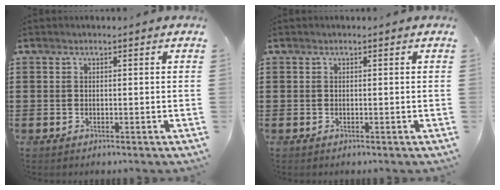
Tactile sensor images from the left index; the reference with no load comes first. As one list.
[{"total": 0.0}]